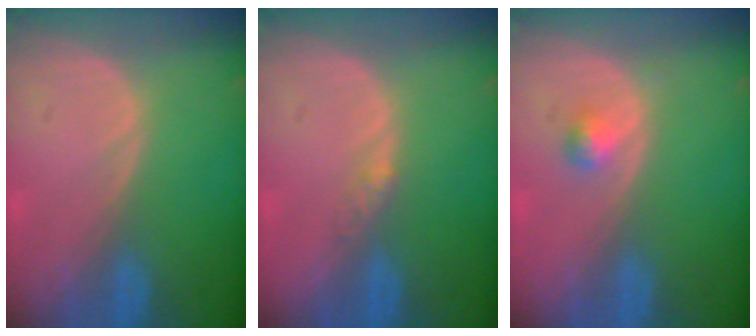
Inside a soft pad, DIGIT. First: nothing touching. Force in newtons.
{"total": 1.6, "press": 1.3, "slide": 0.9}
{"total": 1.7, "press": 1.7, "slide": 0.2}